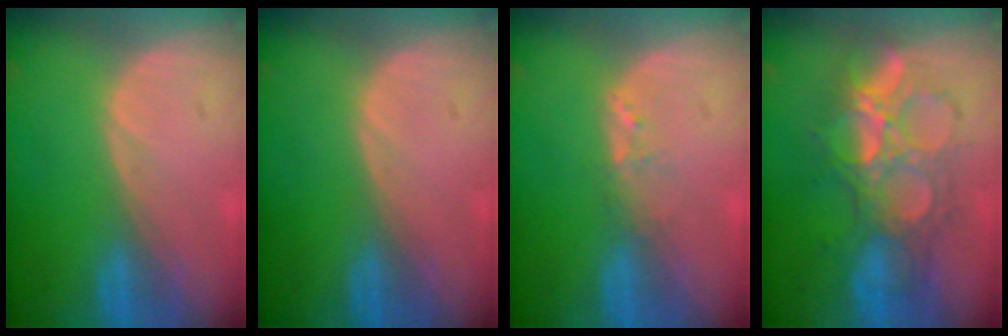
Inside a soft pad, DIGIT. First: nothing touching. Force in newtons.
{"total": 0.0}
{"total": 1.6, "press": 1.5, "slide": 0.3}
{"total": 9.1, "press": 9.0, "slide": 1.1}